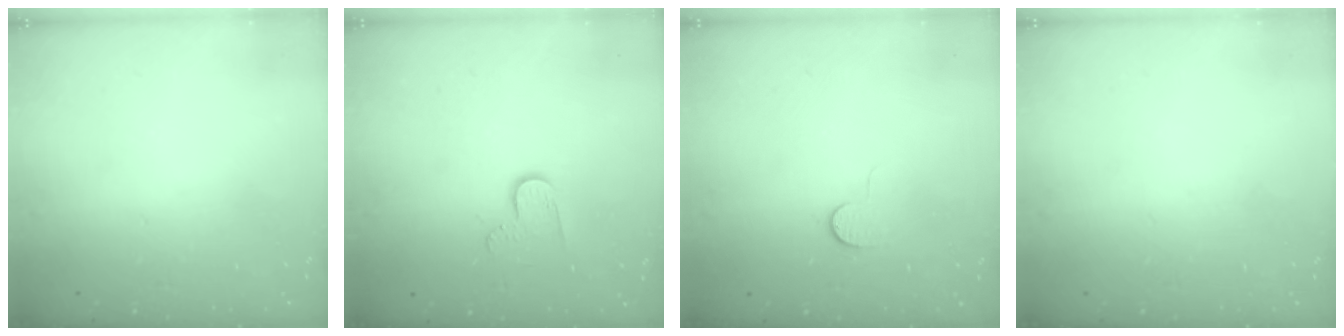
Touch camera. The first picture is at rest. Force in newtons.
{"total": 5.7, "press": 5.7, "slide": 0.5}
{"total": 4.6, "press": 4.6, "slide": 0.5}
{"total": 0.0}